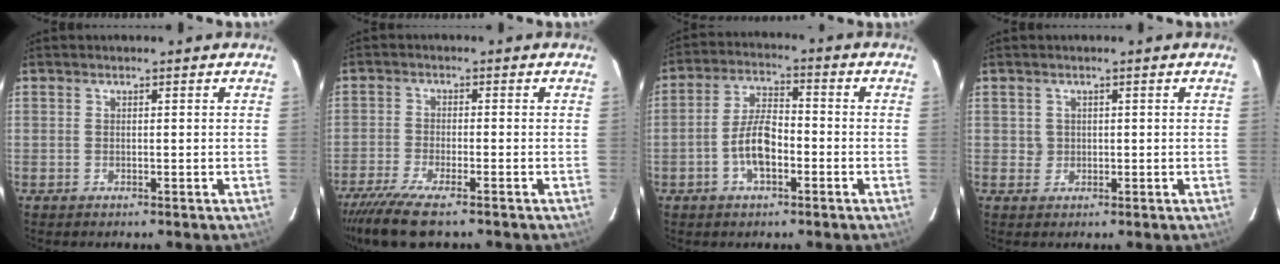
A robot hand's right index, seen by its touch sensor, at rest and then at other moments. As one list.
[{"total": 8.3, "force": [-6.6, 1.2, 4.9], "torque": [-0.123, -0.031, -0.124]}, {"total": 7.7, "force": [-2.8, 3.3, 6.4], "torque": [-0.130, 0.009, -0.049]}, {"total": 1.7, "force": [0.3, 1.7, 0.0], "torque": [0.009, 0.003, 0.005]}]